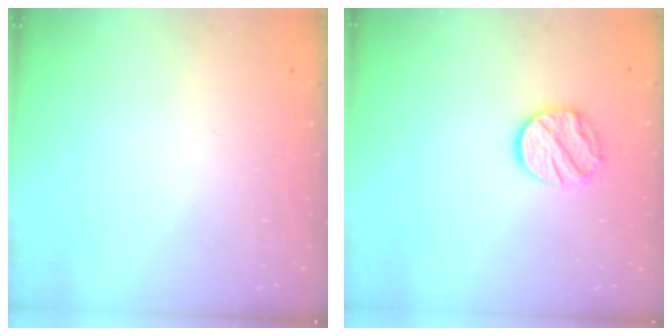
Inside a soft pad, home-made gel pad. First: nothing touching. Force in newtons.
{"total": 11.7, "press": 11.7, "slide": 1.0}